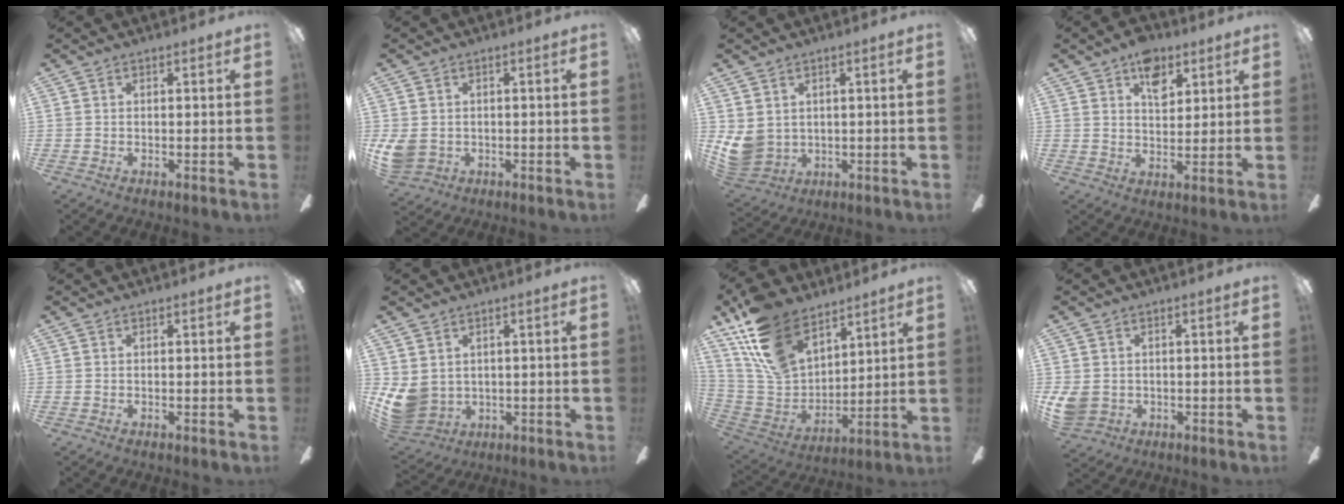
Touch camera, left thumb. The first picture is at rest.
{"total": 5.8, "force": [0.2, 5.0, 2.9], "torque": [-0.080, 0.005, 0.006]}
{"total": 6.4, "force": [2.0, 5.6, 2.6], "torque": [-0.078, -0.014, 0.038]}
{"total": 8.6, "force": [5.0, 5.2, 4.7], "torque": [-0.056, -0.013, 0.087]}
{"total": 0.0}
{"total": 6.8, "force": [1.6, 6.0, 2.8], "torque": [-0.088, -0.016, 0.031]}
{"total": 18.5, "force": [12.5, 10.3, 9.0], "torque": [-0.207, -0.063, 0.238]}
{"total": 5.2, "force": [0.3, 4.7, 2.2], "torque": [-0.064, 0.004, 0.009]}